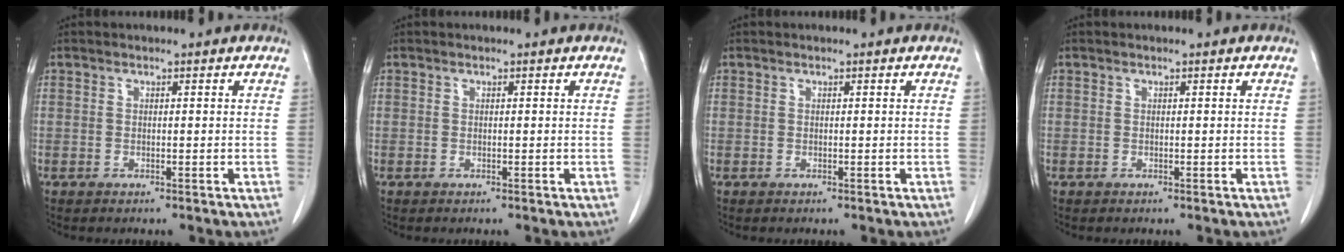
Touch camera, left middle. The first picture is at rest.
{"total": 0.0}
{"total": 0.0}
{"total": 0.0}